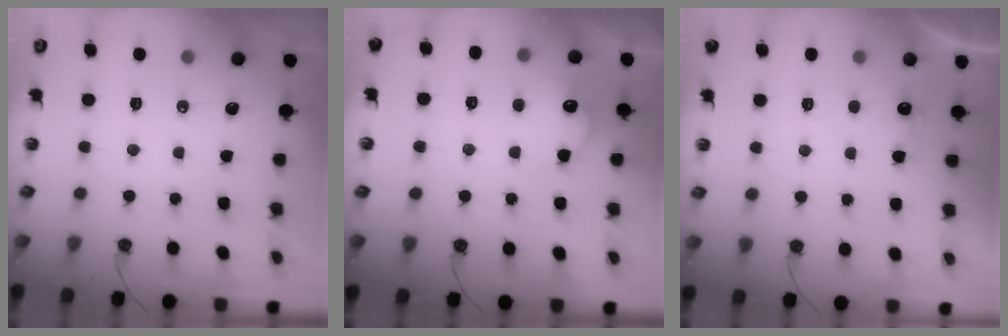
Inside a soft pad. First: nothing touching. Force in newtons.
{"total": 10.5, "press": 10.5, "slide": 0.3}
{"total": 1.9, "press": 1.8, "slide": 0.8}